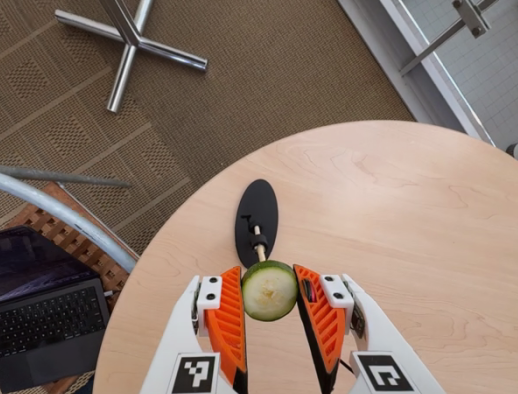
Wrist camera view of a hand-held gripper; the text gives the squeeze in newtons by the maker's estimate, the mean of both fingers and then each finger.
{"total": 8.3, "left": 8.9, "right": 7.8}